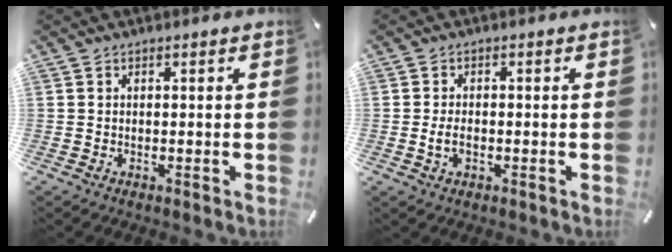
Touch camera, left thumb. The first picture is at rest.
{"total": 3.0, "force": [-0.7, 1.8, 2.4], "torque": [-0.048, 0.004, -0.013]}